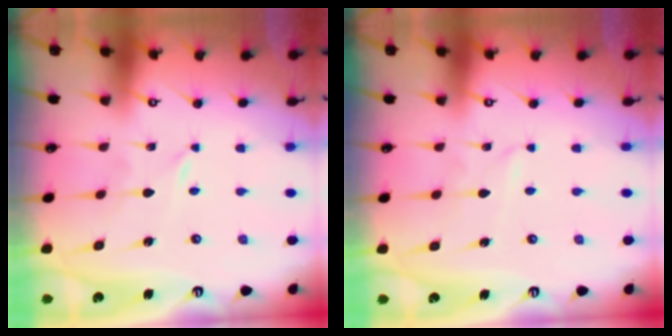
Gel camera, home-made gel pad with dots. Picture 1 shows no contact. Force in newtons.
{"total": 1.6, "press": 1.5, "slide": 0.1}